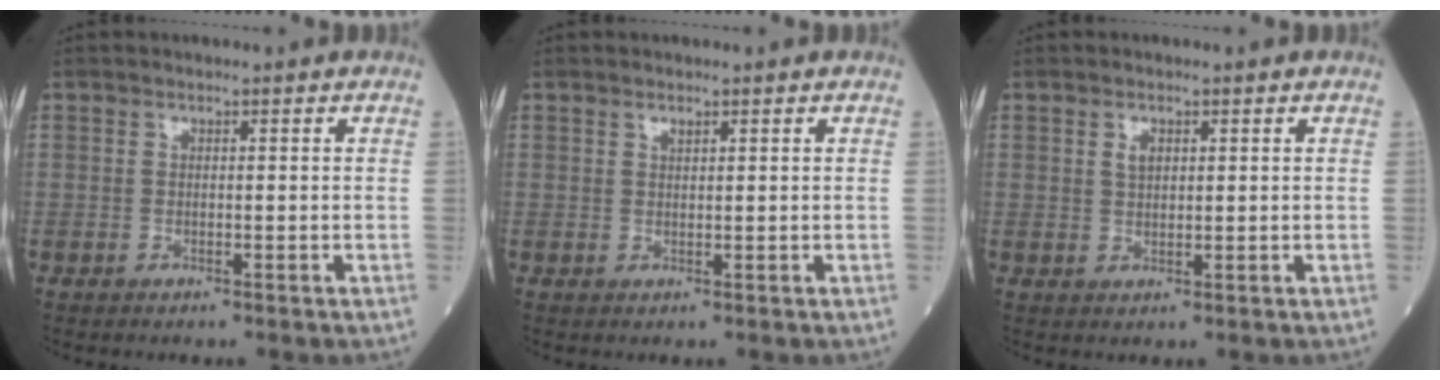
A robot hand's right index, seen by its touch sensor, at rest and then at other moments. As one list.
[{"total": 0.8, "force": [0.6, 0.2, 0.4], "torque": [-0.010, -0.002, 0.010]}, {"total": 1.8, "force": [0.7, 1.0, 1.3], "torque": [-0.022, 0.003, 0.014]}]